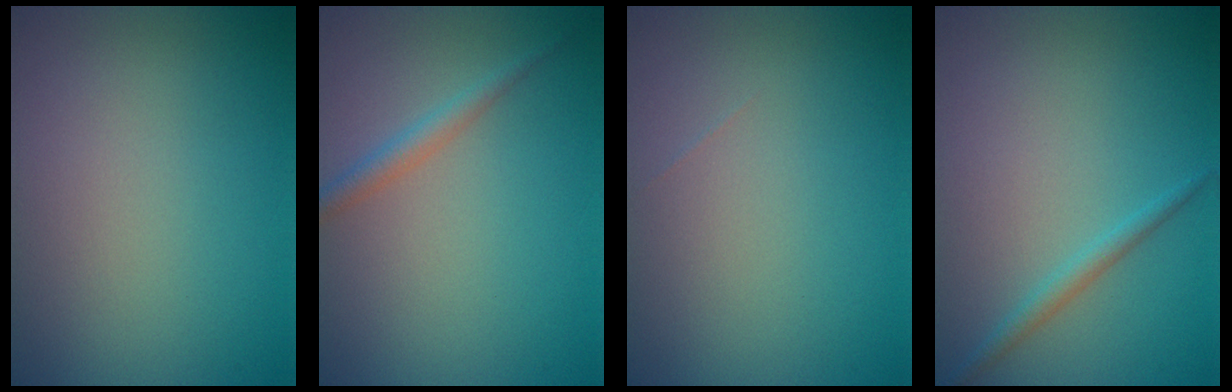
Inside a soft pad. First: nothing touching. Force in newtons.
{"total": 1.7, "press": 1.7, "slide": 0.1}
{"total": 0.0}
{"total": 1.3, "press": 1.3, "slide": 0.0}